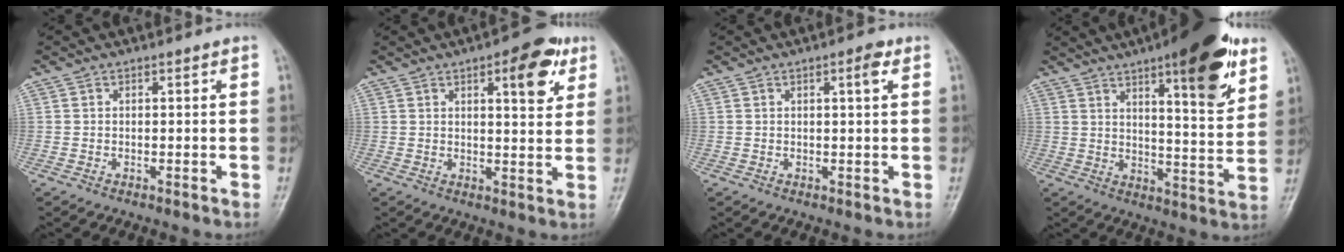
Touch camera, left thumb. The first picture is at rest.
{"total": 8.6, "force": [4.1, 3.1, 6.9], "torque": [-0.070, -0.015, 0.048]}
{"total": 2.3, "force": [1.0, 0.4, 2.0], "torque": [-0.030, -0.002, 0.013]}
{"total": 17.5, "force": [9.9, 4.5, 13.7], "torque": [-0.164, -0.050, 0.141]}